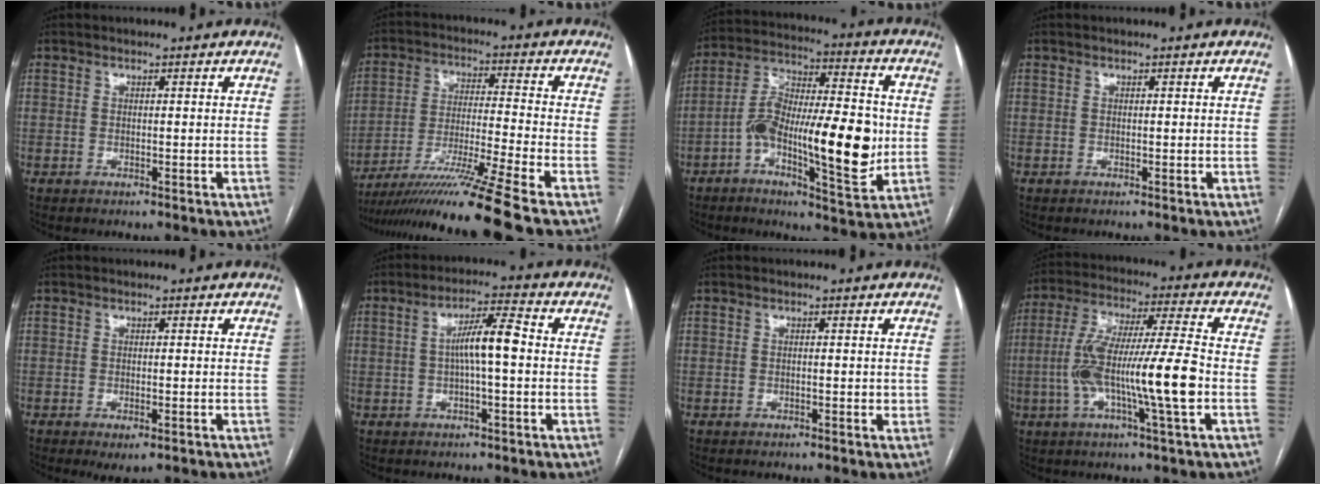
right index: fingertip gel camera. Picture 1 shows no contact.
{"total": 15.7, "force": [-12.5, -3.4, 8.9], "torque": [-0.168, -0.037, -0.216]}
{"total": 17.9, "force": [-3.2, 4.5, 17.0], "torque": [-0.295, 0.017, -0.053]}
{"total": 0.0}
{"total": 2.8, "force": [-1.6, 0.9, 2.1], "torque": [-0.027, -0.004, -0.017]}
{"total": 6.7, "force": [0.1, 0.7, 6.7], "torque": [-0.121, 0.017, -0.001]}
{"total": 1.2, "force": [0.1, 0.7, 1.0], "torque": [-0.014, 0.000, 0.000]}
{"total": 15.3, "force": [-3.0, 0.3, 15.0], "torque": [-0.283, 0.004, -0.058]}